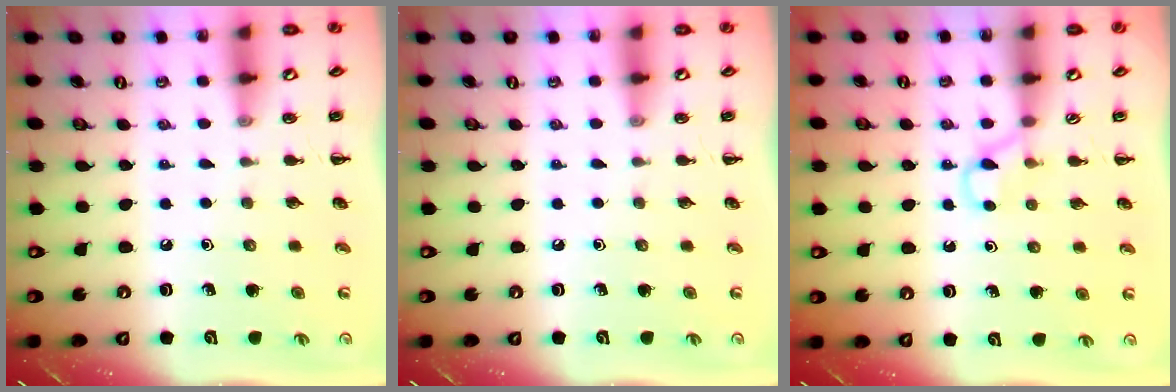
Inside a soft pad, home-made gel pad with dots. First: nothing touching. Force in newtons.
{"total": 0.0}
{"total": 2.7, "press": 2.4, "slide": 1.1}